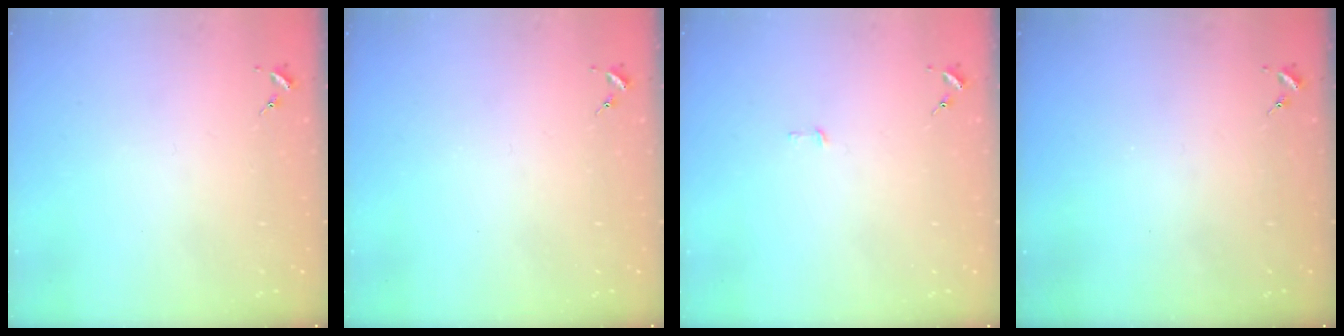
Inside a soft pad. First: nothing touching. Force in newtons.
{"total": 0.0}
{"total": 2.1, "press": 2.1, "slide": 0.2}
{"total": 0.0}